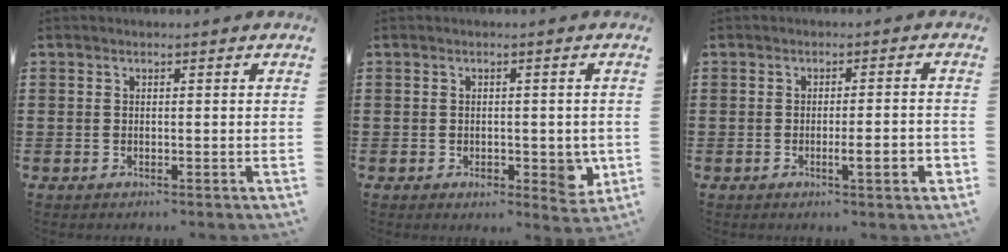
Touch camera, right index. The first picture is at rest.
{"total": 3.8, "force": [-0.7, 2.2, 3.0], "torque": [-0.046, 0.003, -0.013]}
{"total": 4.2, "force": [-1.4, 0.4, 3.9], "torque": [-0.063, -0.007, -0.021]}